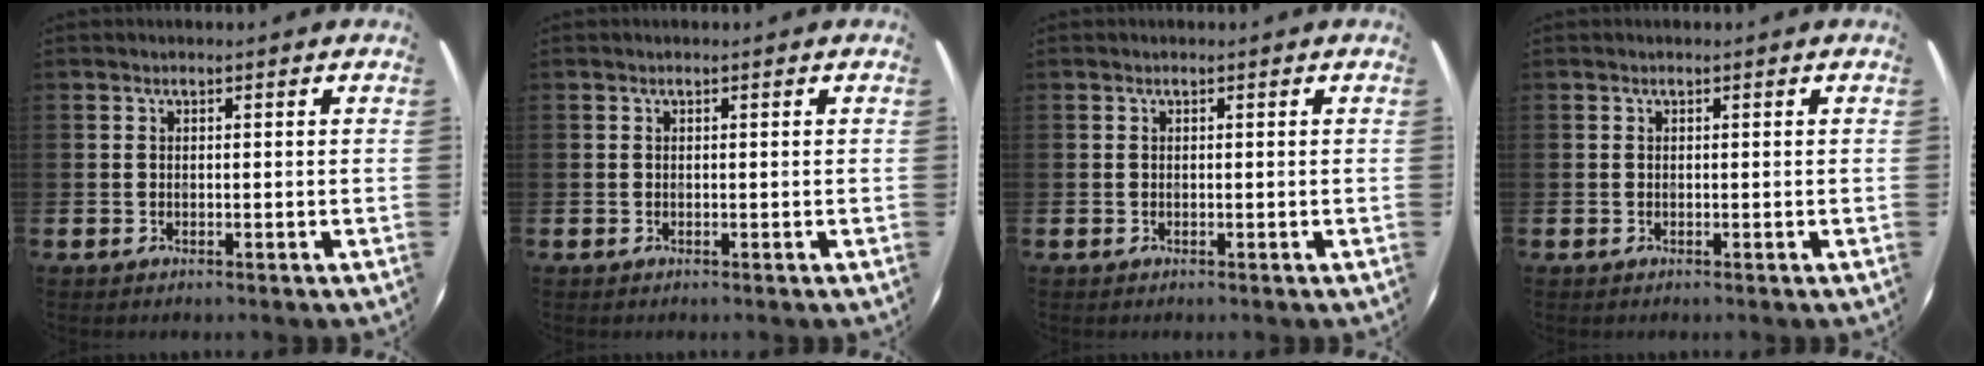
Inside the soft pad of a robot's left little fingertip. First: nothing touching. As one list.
[{"total": 0.0}, {"total": 0.0}, {"total": 0.0}]